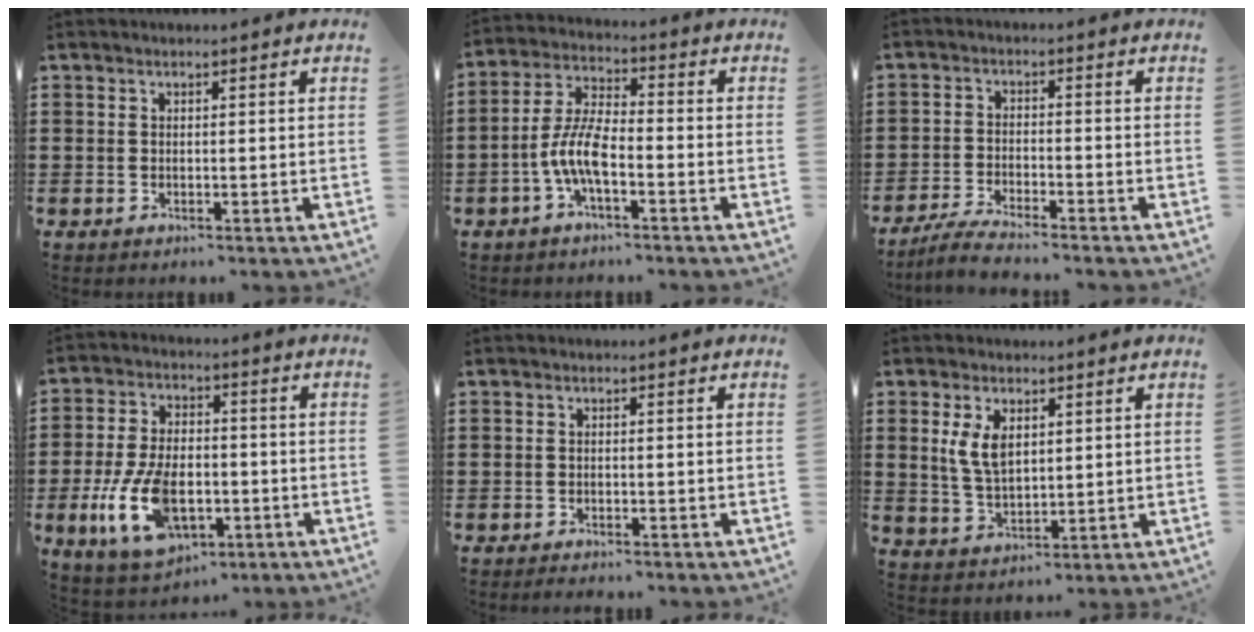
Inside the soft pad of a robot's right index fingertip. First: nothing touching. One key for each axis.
{"total": 7.3, "fx": -2.8, "fy": 2.4, "fz": 6.3, "tx": -0.162, "ty": -0.013, "tz": -0.063}
{"total": 3.6, "fx": -3.4, "fy": -0.1, "fz": 1.1, "tx": -0.034, "ty": -0.006, "tz": -0.072}
{"total": 11.6, "fx": -3.6, "fy": 6.3, "fz": 9.0, "tx": -0.211, "ty": -0.008, "tz": -0.065}
{"total": 0.8, "fx": -0.8, "fy": 0.0, "fz": 0.0, "tx": -0.002, "ty": -0.001, "tz": -0.016}
{"total": 5.3, "fx": 1.8, "fy": 2.8, "fz": 4.2, "tx": -0.097, "ty": 0.004, "tz": 0.029}